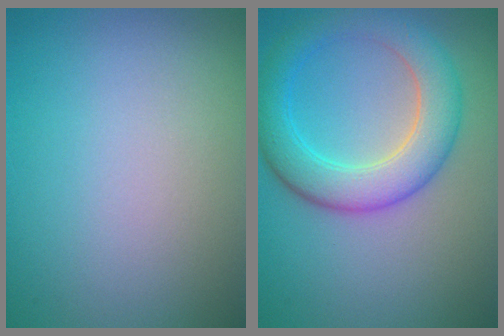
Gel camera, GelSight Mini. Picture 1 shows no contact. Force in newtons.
{"total": 5.7, "press": 5.7, "slide": 0.1}